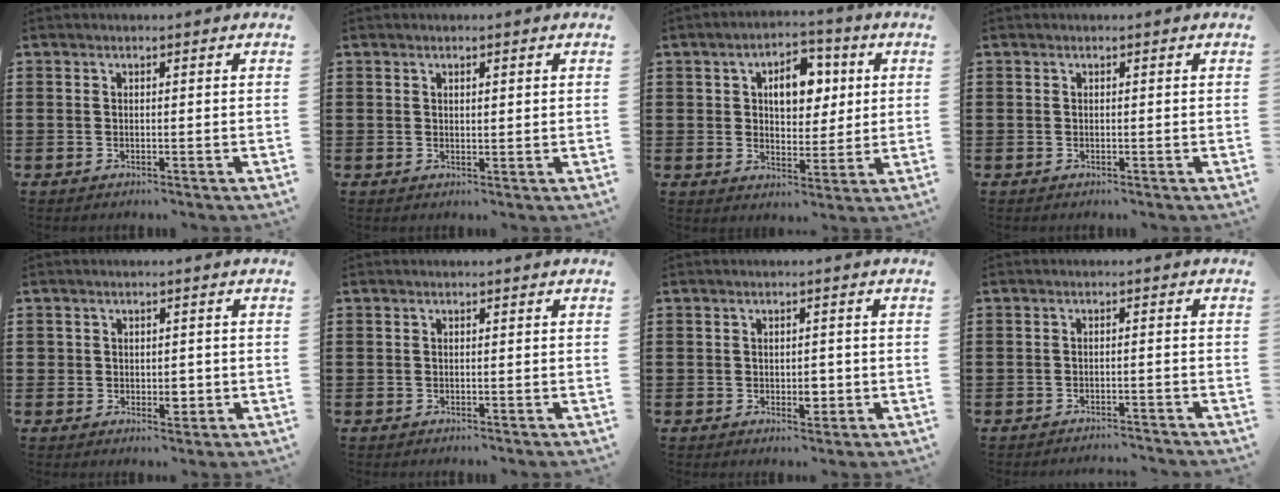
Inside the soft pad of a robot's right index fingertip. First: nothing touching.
{"total": 0.7, "force": [0.5, 0.2, 0.5], "torque": [-0.009, 0.003, 0.009]}
{"total": 7.0, "force": [2.1, 4.4, 5.1], "torque": [-0.083, 0.005, 0.026]}
{"total": 0.0}
{"total": 2.5, "force": [-0.2, 1.8, 1.7], "torque": [-0.035, 0.005, -0.004]}
{"total": 0.0}
{"total": 2.6, "force": [-0.4, 1.5, 2.2], "torque": [-0.032, -0.003, -0.009]}
{"total": 1.5, "force": [-1.5, -0.2, 0.2], "torque": [-0.005, 0.002, -0.030]}